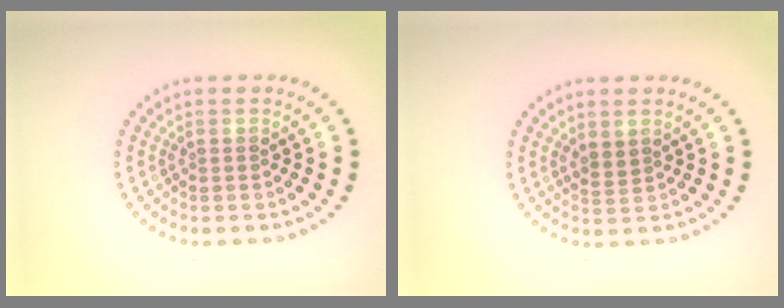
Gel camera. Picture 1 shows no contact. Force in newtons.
{"total": 1.4, "press": 1.1, "slide": 0.8}